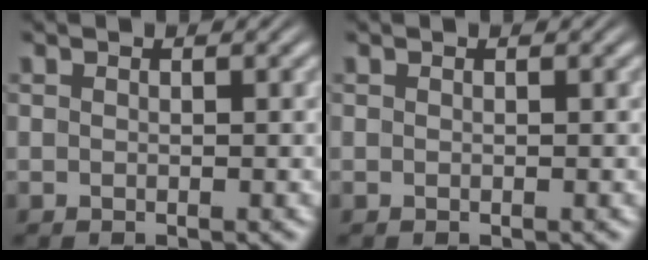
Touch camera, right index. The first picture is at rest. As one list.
[{"total": 0.0}]